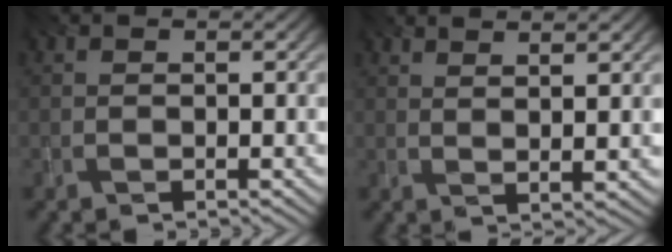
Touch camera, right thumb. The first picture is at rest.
{"total": 4.5, "force": [3.3, 0.3, 3.1], "torque": [-0.042, -0.004, 0.053]}